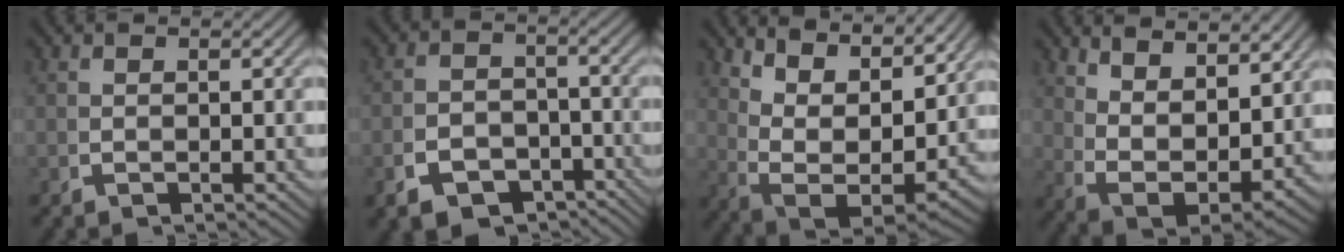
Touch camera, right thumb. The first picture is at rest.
{"total": 9.0, "force": [-5.4, 6.6, 3.0], "torque": [-0.047, -0.037, -0.075]}
{"total": 11.2, "force": [1.7, 7.1, 8.5], "torque": [-0.183, -0.048, 0.048]}
{"total": 9.4, "force": [0.8, 6.3, 6.9], "torque": [-0.157, -0.049, 0.035]}